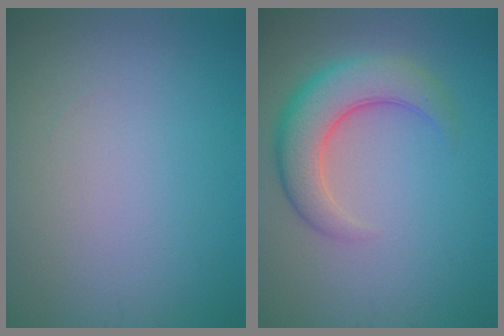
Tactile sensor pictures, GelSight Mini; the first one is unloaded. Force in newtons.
{"total": 5.9, "press": 5.8, "slide": 0.6}